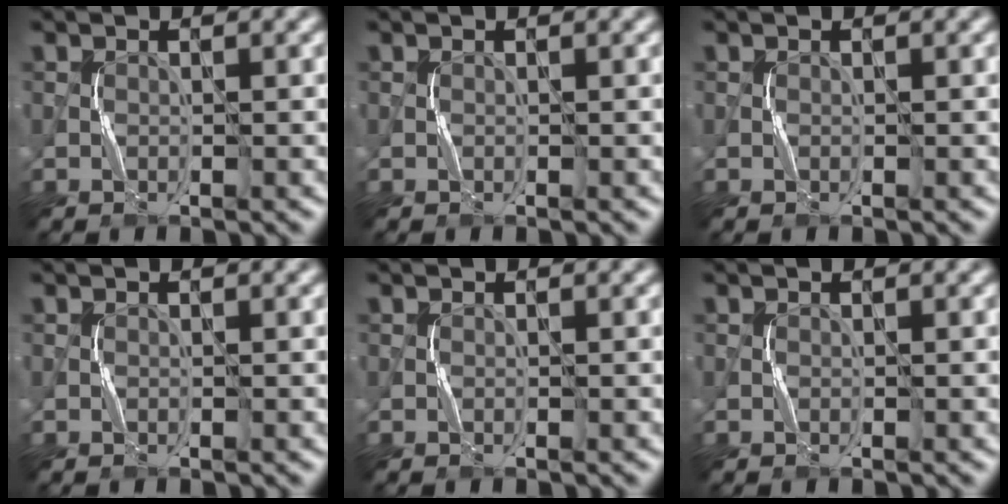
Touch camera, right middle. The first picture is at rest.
{"total": 0.0}
{"total": 0.0}
{"total": 0.0}
{"total": 0.0}
{"total": 0.0}